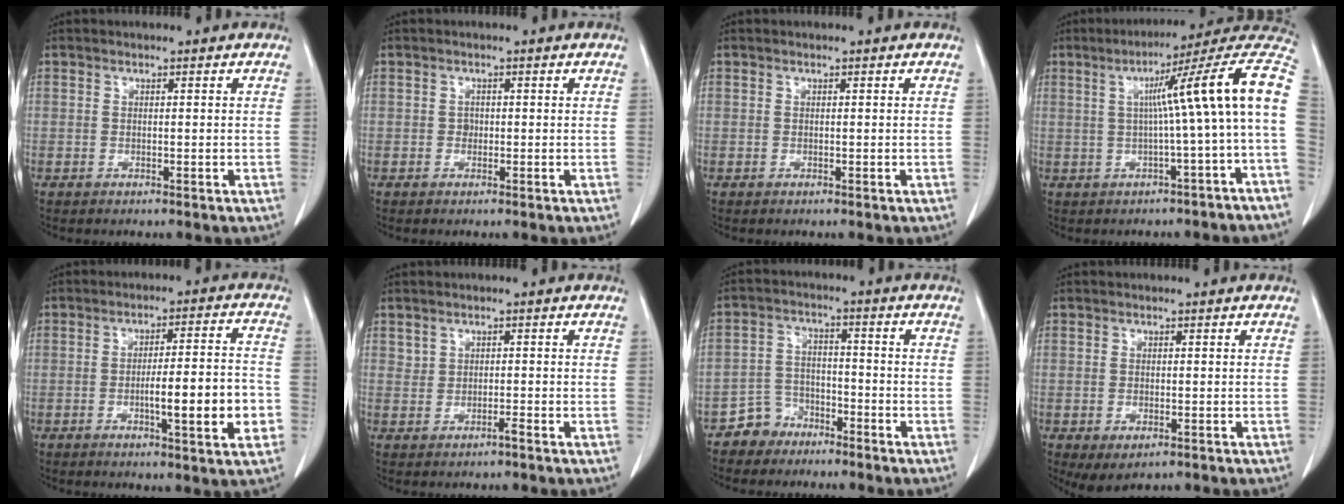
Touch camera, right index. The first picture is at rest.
{"total": 0.8, "force": [-0.1, 0.7, 0.3], "torque": [-0.001, 0.003, -0.002]}
{"total": 0.0}
{"total": 14.4, "force": [0.6, -1.0, 14.4], "torque": [-0.184, 0.038, -0.001]}
{"total": 10.6, "force": [-2.8, 1.2, 10.1], "torque": [-0.147, 0.006, -0.039]}
{"total": 0.9, "force": [0.1, 0.6, 0.7], "torque": [-0.013, 0.002, 0.003]}
{"total": 5.1, "force": [-3.9, 3.3, -0.1], "torque": [0.011, 0.010, -0.072]}
{"total": 3.1, "force": [-1.3, 1.6, 2.3], "torque": [-0.037, -0.008, -0.008]}